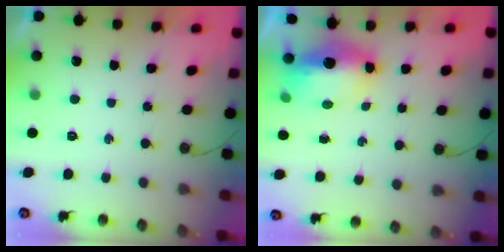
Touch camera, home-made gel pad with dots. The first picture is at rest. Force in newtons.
{"total": 7.3, "press": 7.2, "slide": 1.2}